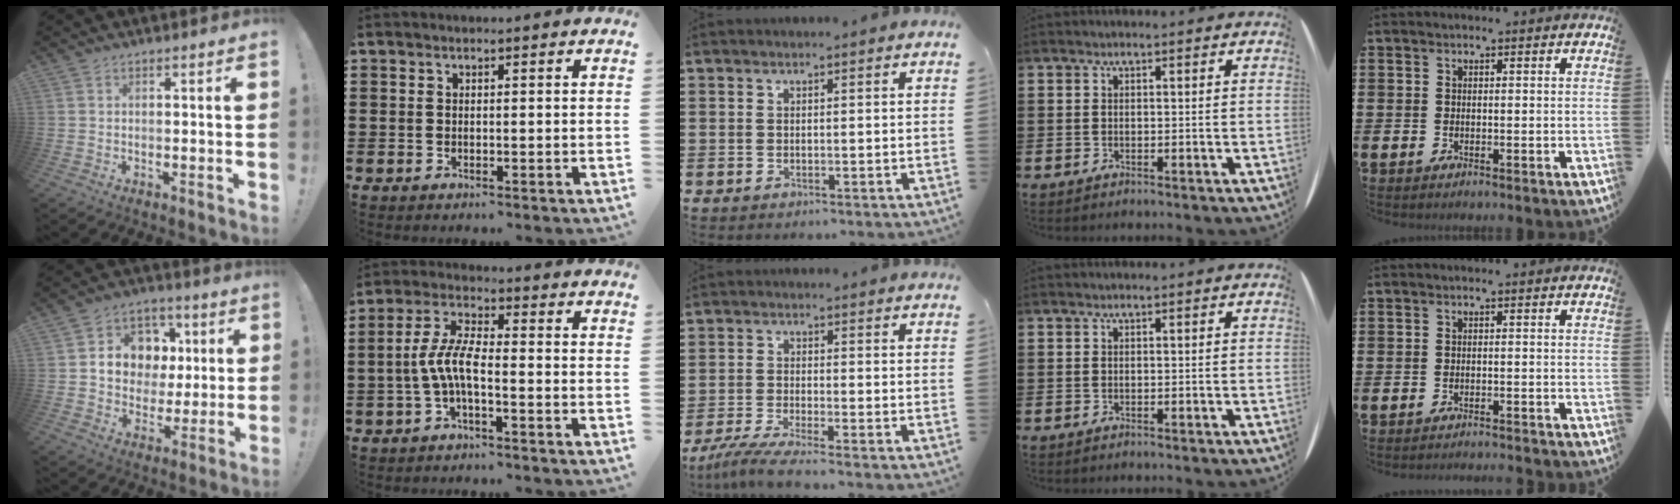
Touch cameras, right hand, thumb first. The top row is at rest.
{"thumb": {"total": 12.2, "force": [2.0, 10.9, 5.1], "torque": [-0.065, -0.004, 0.052]}, "index": {"total": 6.0, "force": [-1.9, 1.6, 5.4], "torque": [-0.130, -0.009, -0.042]}, "middle": {"total": 4.0, "force": [-3.3, -0.3, 2.1], "torque": [-0.059, -0.019, -0.069]}, "little": {"total": 1.0, "force": [-0.9, -0.2, 0.0], "torque": [0.000, 0.001, -0.020]}}